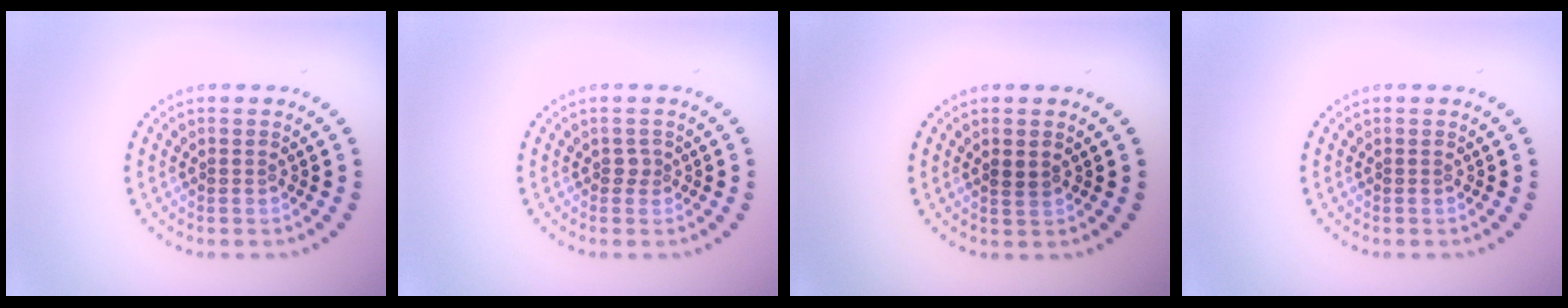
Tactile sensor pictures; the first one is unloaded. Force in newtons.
{"total": 0.8, "press": 0.6, "slide": 0.6}
{"total": 0.8, "press": 0.7, "slide": 0.3}
{"total": 0.0}